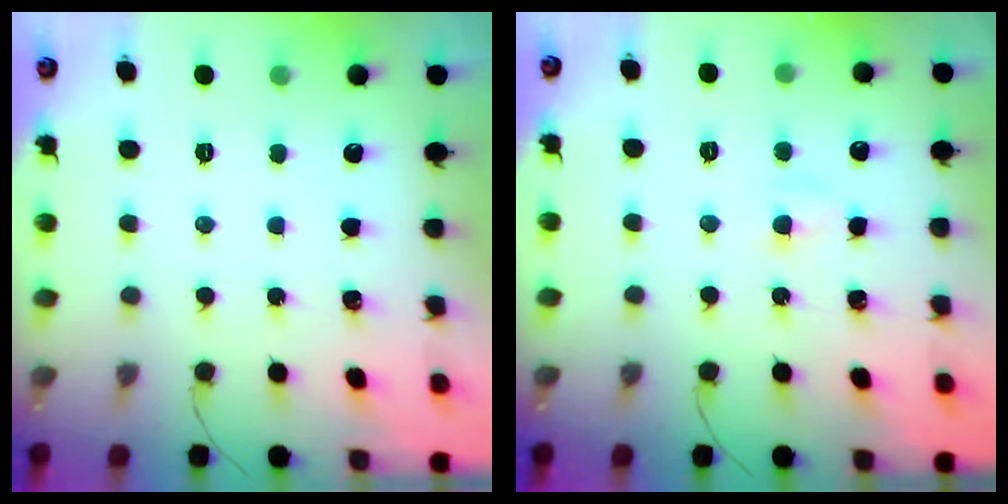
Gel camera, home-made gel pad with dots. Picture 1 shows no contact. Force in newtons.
{"total": 2.8, "press": 2.6, "slide": 1.0}